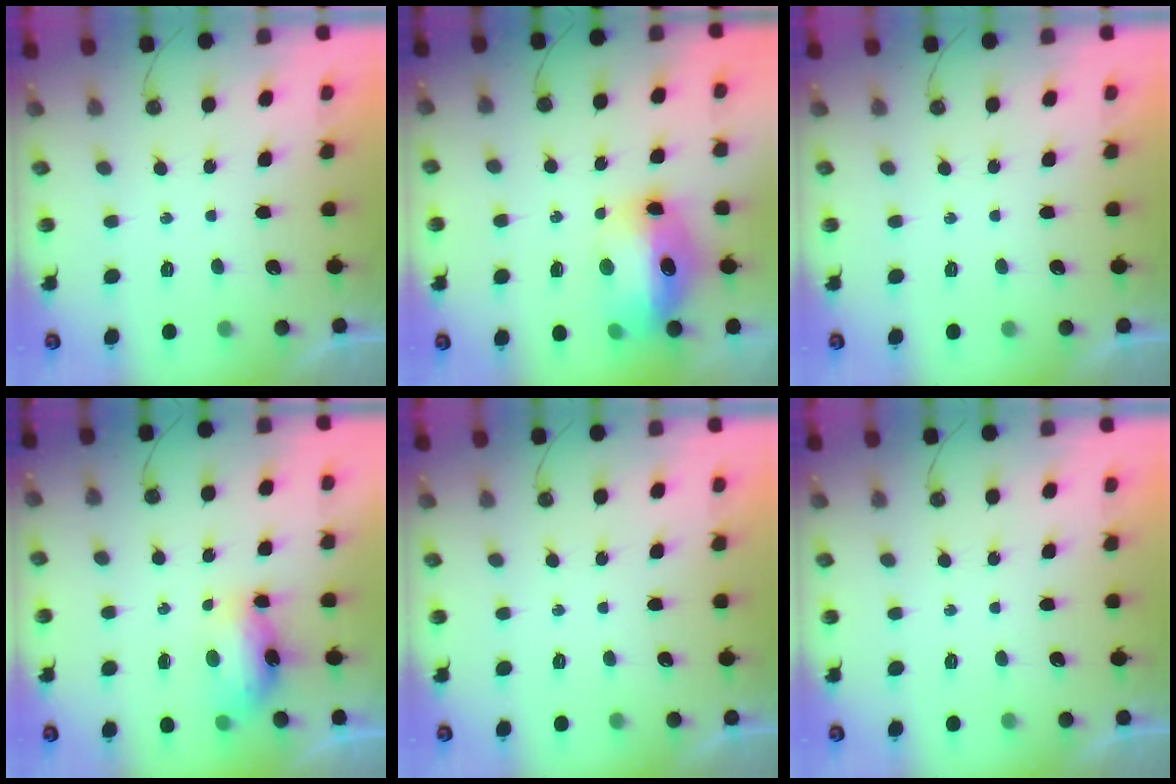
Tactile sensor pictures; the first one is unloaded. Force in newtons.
{"total": 15.6, "press": 15.1, "slide": 4.2}
{"total": 0.0}
{"total": 15.8, "press": 9.7, "slide": 12.5}
{"total": 0.0}
{"total": 0.0}